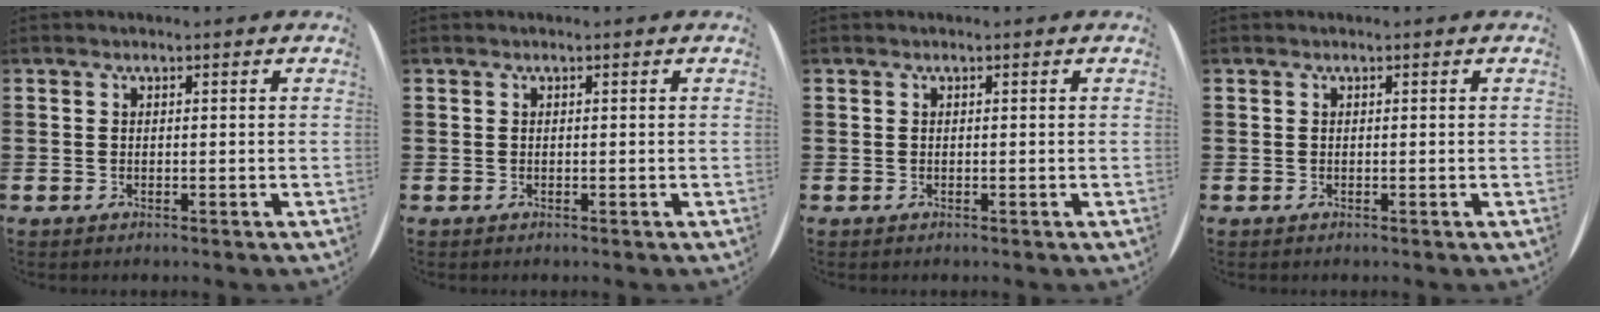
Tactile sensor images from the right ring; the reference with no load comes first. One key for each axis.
{"total": 0.0}
{"total": 0.0}
{"total": 0.0}